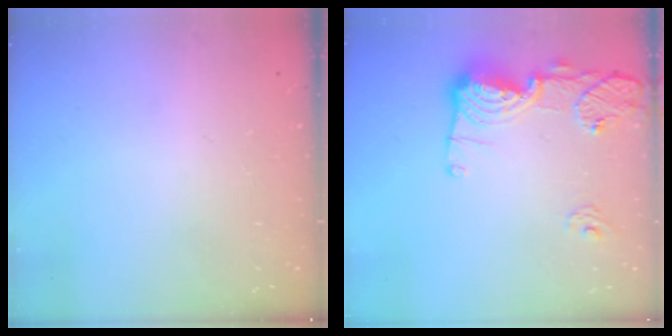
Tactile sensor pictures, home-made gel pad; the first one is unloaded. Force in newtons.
{"total": 15.9, "press": 15.9, "slide": 1.5}